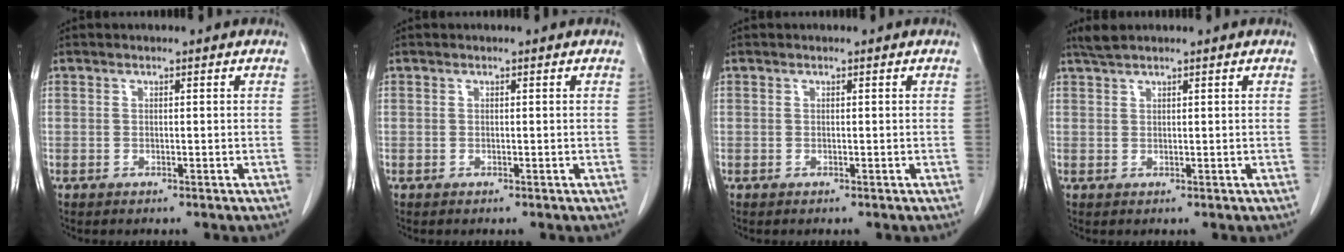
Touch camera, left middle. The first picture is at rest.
{"total": 0.0}
{"total": 0.0}
{"total": 1.8, "force": [1.6, 0.0, 0.7], "torque": [-0.019, 0.011, 0.036]}